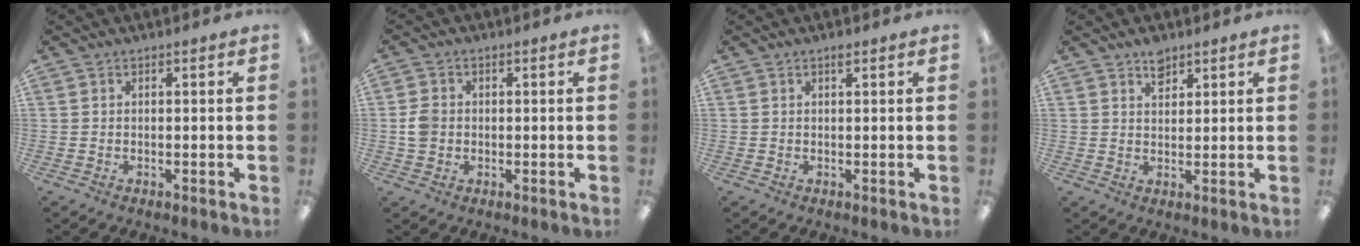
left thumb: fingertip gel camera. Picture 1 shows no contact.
{"total": 3.8, "force": [-0.2, 3.2, 2.0], "torque": [-0.027, 0.004, -0.005]}
{"total": 0.8, "force": [0.6, 0.2, 0.5], "torque": [-0.004, -0.002, 0.008]}
{"total": 3.4, "force": [2.6, 1.8, 1.3], "torque": [-0.013, -0.010, 0.046]}